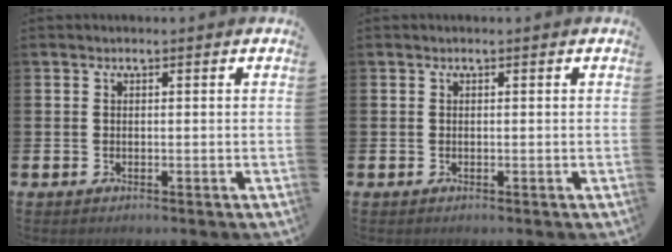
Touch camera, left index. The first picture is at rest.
{"total": 0.0}